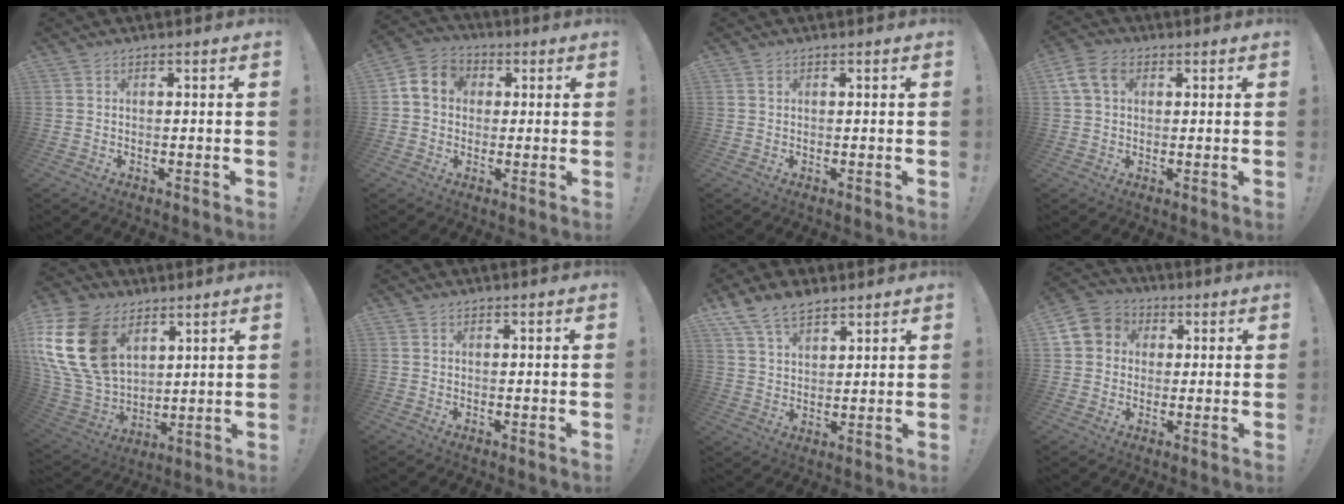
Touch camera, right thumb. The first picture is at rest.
{"total": 8.3, "force": [1.1, 7.4, 3.7], "torque": [-0.043, 0.010, 0.025]}
{"total": 0.8, "force": [0.3, 0.6, 0.3], "torque": [-0.001, 0.001, 0.003]}
{"total": 8.6, "force": [2.8, 6.0, 5.5], "torque": [-0.105, 0.004, 0.055]}
{"total": 23.9, "force": [8.7, 16.8, 14.5], "torque": [-0.301, -0.041, 0.179]}
{"total": 0.0}
{"total": 9.3, "force": [6.8, 4.6, 4.3], "torque": [-0.079, -0.031, 0.132]}
{"total": 7.5, "force": [0.9, 7.1, 2.3], "torque": [-0.035, 0.008, 0.019]}